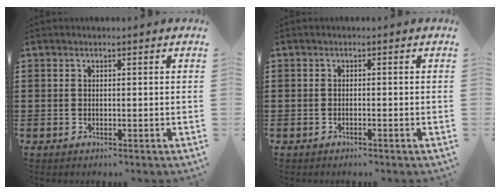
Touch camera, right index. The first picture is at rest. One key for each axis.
{"total": 0.6, "fx": -0.5, "fy": 0.0, "fz": 0.2, "tx": -0.005, "ty": -0.004, "tz": -0.010}